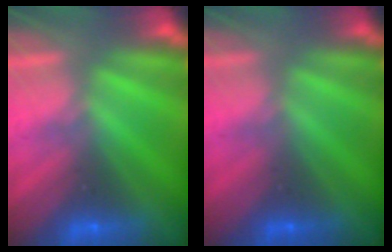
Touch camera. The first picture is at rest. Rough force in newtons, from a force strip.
{"total": 2.4}